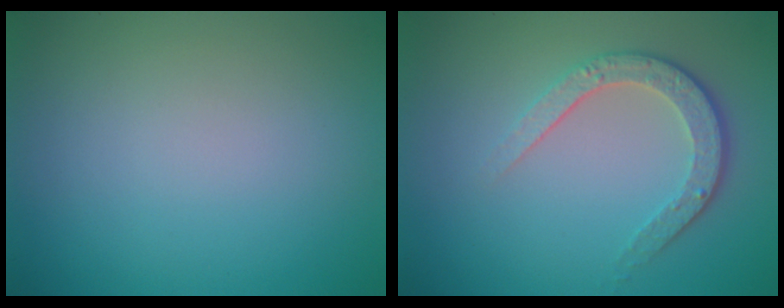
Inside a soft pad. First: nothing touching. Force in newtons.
{"total": 3.5, "press": 2.8, "slide": 2.1}